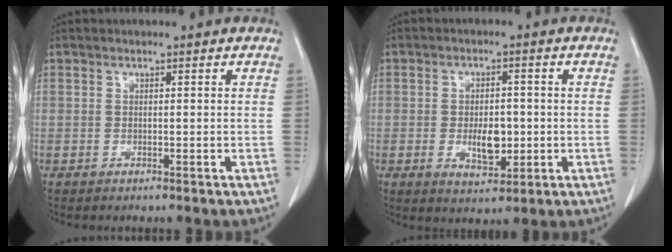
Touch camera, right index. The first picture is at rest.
{"total": 5.7, "force": [-0.8, 2.8, 4.9], "torque": [-0.080, -0.005, -0.006]}